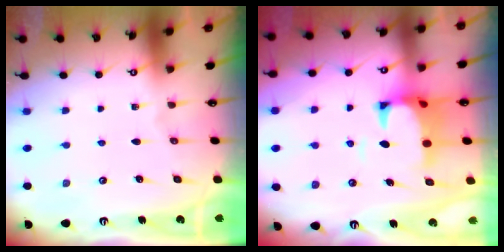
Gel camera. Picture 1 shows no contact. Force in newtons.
{"total": 2.6, "press": 2.3, "slide": 1.1}